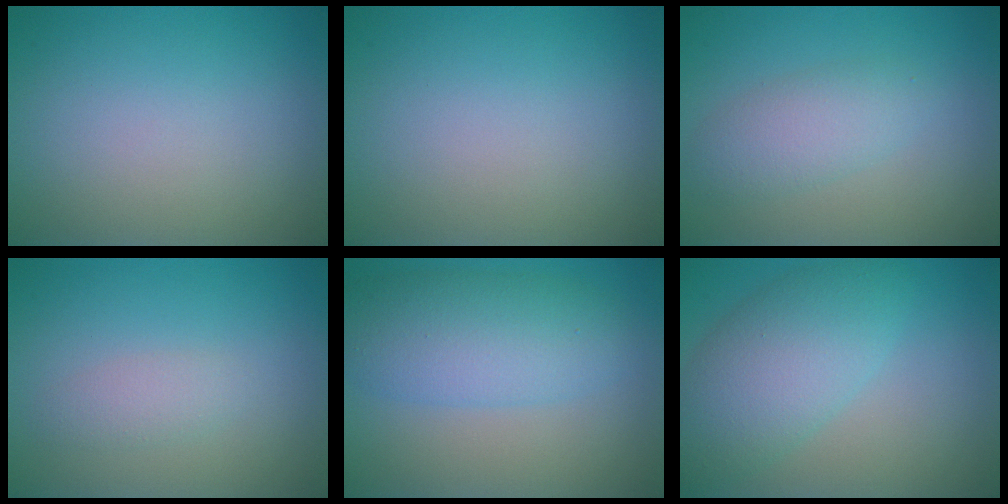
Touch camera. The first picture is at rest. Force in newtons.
{"total": 0.0}
{"total": 2.8, "press": 2.8, "slide": 0.1}
{"total": 1.4, "press": 1.4, "slide": 0.1}
{"total": 6.0, "press": 6.0, "slide": 0.1}
{"total": 6.1, "press": 6.1, "slide": 0.2}